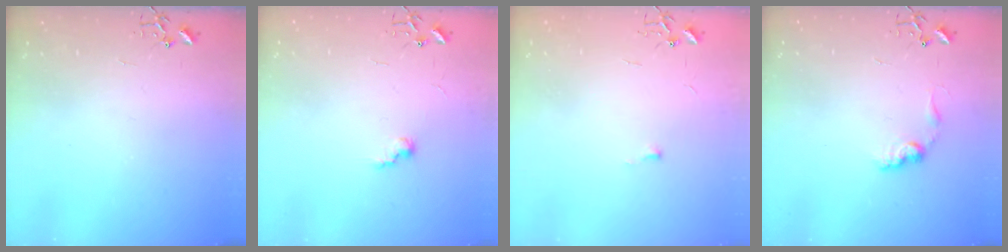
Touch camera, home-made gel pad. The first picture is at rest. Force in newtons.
{"total": 6.2, "press": 6.2, "slide": 0.7}
{"total": 3.0, "press": 2.9, "slide": 0.4}
{"total": 8.6, "press": 8.6, "slide": 0.3}